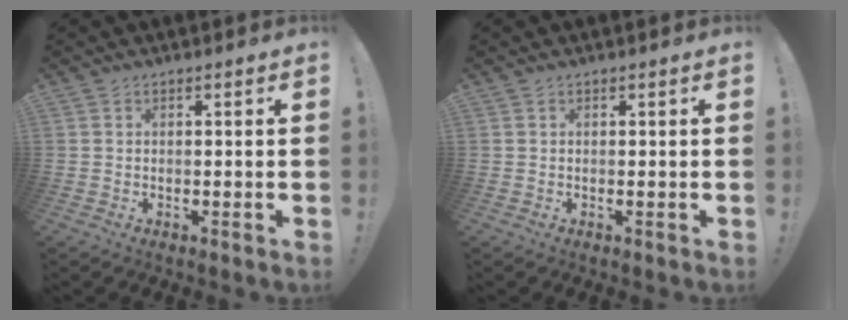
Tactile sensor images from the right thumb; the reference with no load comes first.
{"total": 0.0}